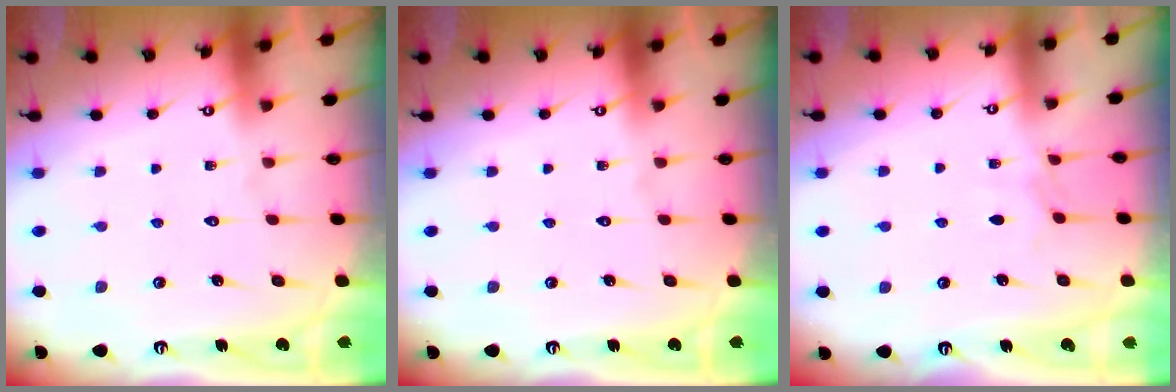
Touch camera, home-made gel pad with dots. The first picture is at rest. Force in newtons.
{"total": 0.0}
{"total": 2.8, "press": 2.8, "slide": 0.5}